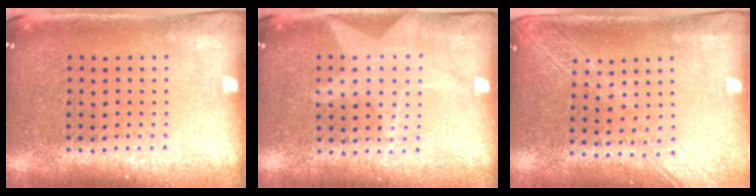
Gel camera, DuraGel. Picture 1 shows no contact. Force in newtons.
{"total": 1.0, "press": 0.9, "slide": 0.4}
{"total": 1.8, "press": 1.5, "slide": 1.0}